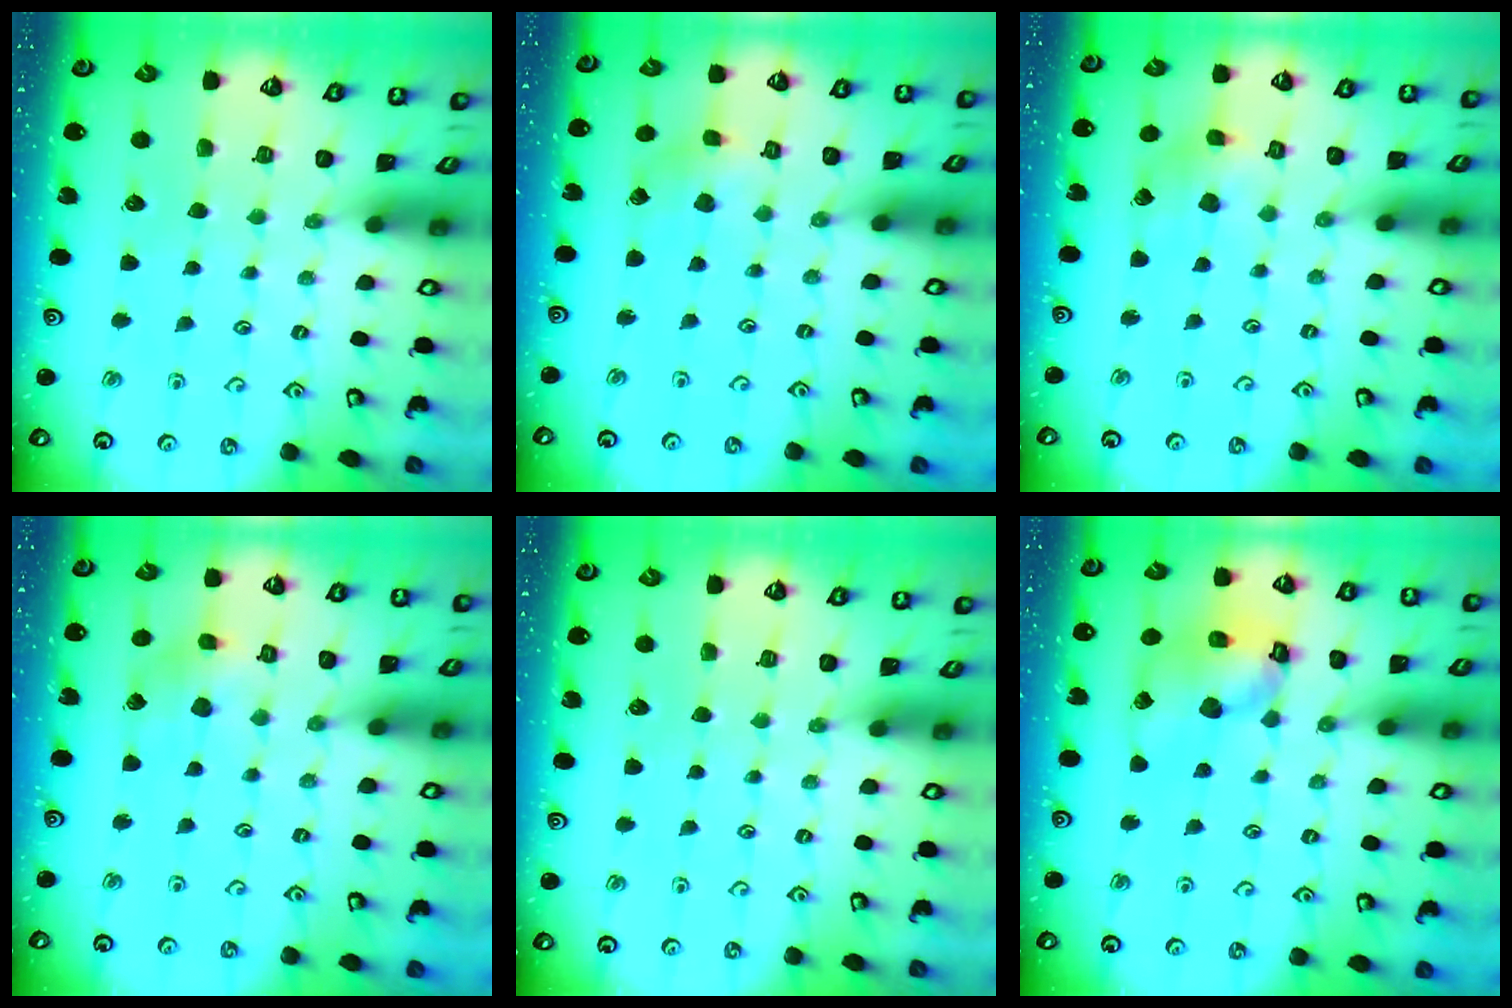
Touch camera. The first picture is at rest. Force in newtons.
{"total": 2.0, "press": 2.0, "slide": 0.3}
{"total": 5.8, "press": 5.8, "slide": 0.6}
{"total": 6.4, "press": 6.4, "slide": 0.7}
{"total": 0.0}
{"total": 13.2, "press": 13.1, "slide": 1.8}